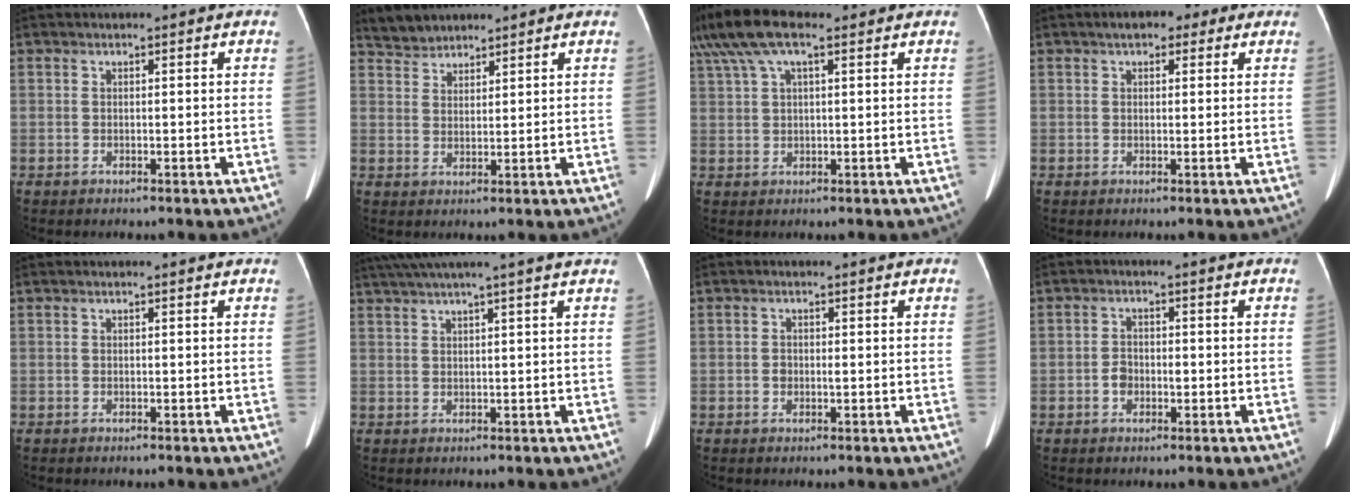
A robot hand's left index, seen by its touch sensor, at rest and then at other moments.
{"total": 3.7, "force": [3.4, 1.5, 0.2], "torque": [-0.006, 0.017, 0.064]}
{"total": 10.6, "force": [6.9, 3.5, 7.2], "torque": [-0.159, 0.052, 0.133]}
{"total": 4.8, "force": [2.8, 2.6, 2.9], "torque": [-0.035, 0.026, 0.037]}
{"total": 0.9, "force": [0.9, 0.1, 0.2], "torque": [-0.010, 0.014, 0.012]}
{"total": 10.0, "force": [8.2, -2.0, 5.2], "torque": [-0.084, 0.026, 0.112]}
{"total": 0.9, "force": [0.0, 0.6, 0.7], "torque": [-0.013, 0.001, -0.001]}
{"total": 2.2, "force": [-0.6, 1.6, 1.3], "torque": [-0.026, 0.009, -0.012]}